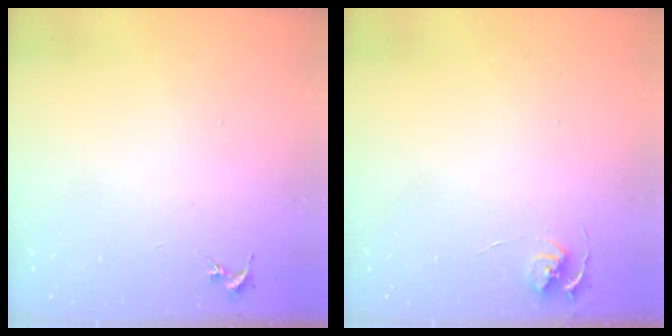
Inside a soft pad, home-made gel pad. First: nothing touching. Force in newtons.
{"total": 5.3, "press": 5.2, "slide": 0.6}